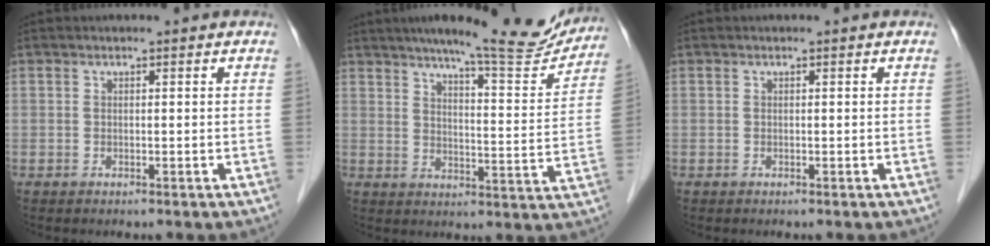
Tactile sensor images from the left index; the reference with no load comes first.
{"total": 16.7, "force": [14.9, 1.5, 7.5], "torque": [-0.099, -0.034, 0.188]}
{"total": 0.0}